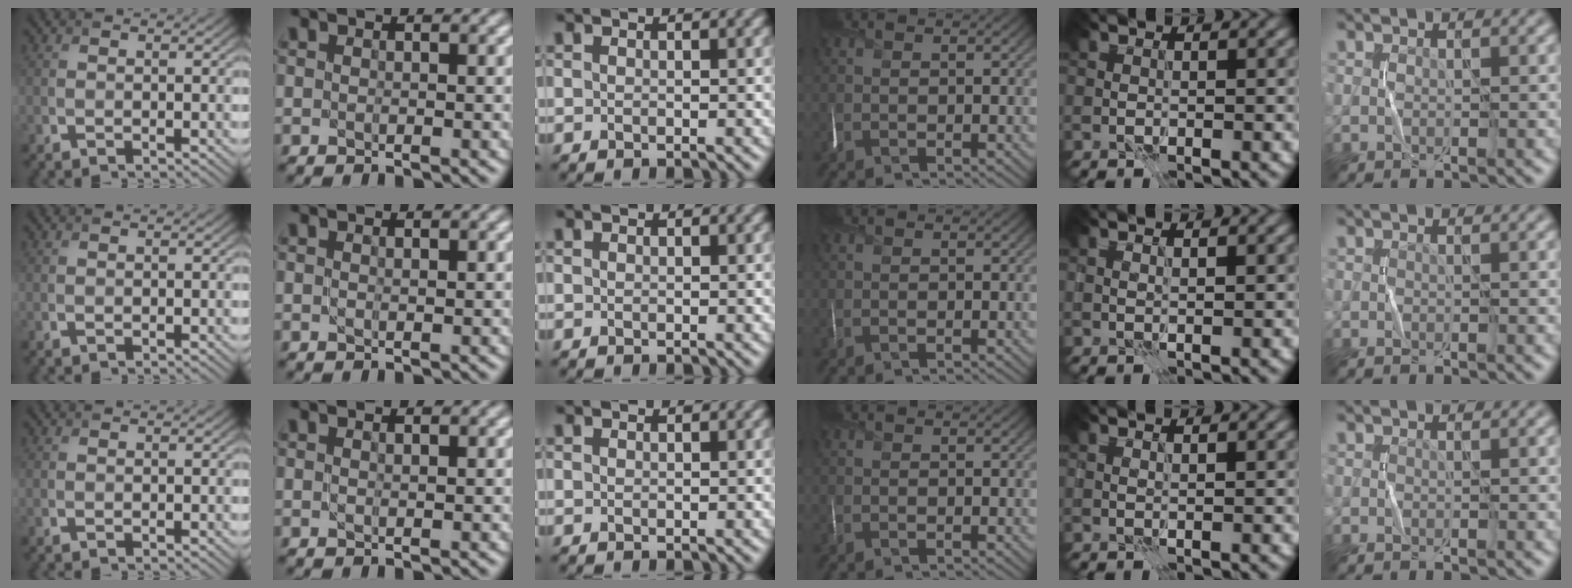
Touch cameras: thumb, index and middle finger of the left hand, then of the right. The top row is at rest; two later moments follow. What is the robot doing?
{"motion": "fold", "object": "scarf"}